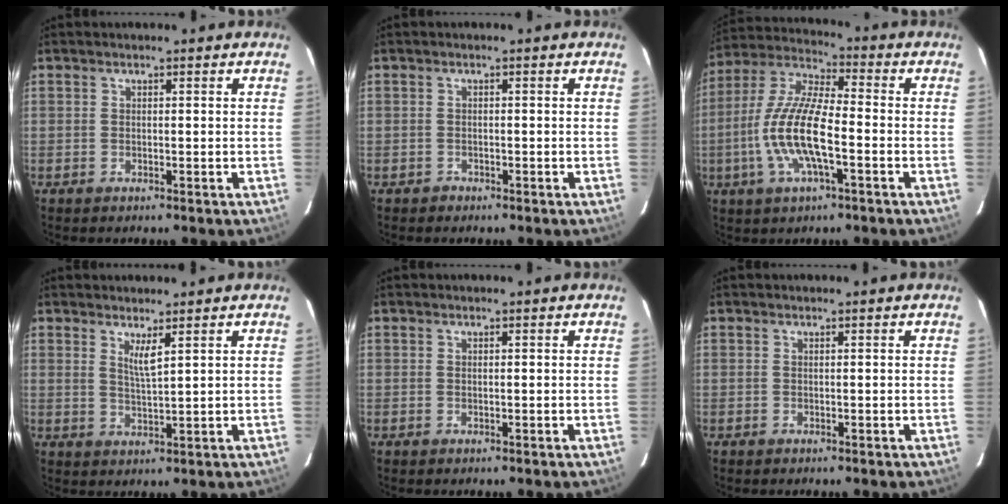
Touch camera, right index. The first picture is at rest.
{"total": 1.0, "force": [-0.7, 0.7, -0.2], "torque": [0.003, 0.005, -0.010]}
{"total": 14.1, "force": [-3.8, 3.8, 13.1], "torque": [-0.272, -0.001, -0.078]}
{"total": 3.2, "force": [1.9, 0.1, 2.5], "torque": [-0.048, -0.010, 0.031]}
{"total": 0.0}
{"total": 0.0}